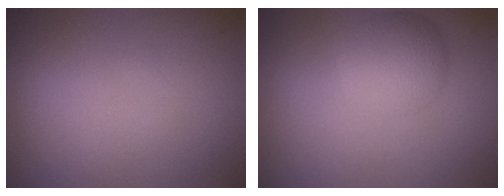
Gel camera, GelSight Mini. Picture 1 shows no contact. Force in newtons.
{"total": 4.0, "press": 4.0, "slide": 0.1}